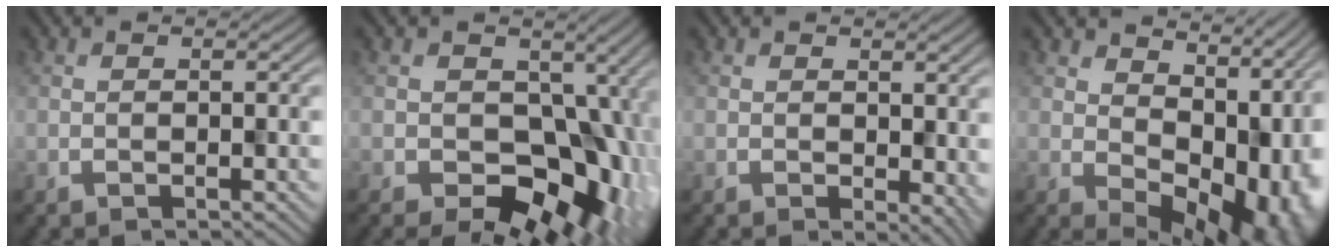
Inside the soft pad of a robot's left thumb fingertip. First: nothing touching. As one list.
[{"total": 13.4, "force": [-4.4, 9.3, 8.5], "torque": [-0.096, -0.018, -0.052]}, {"total": 2.8, "force": [-0.3, 1.6, 2.3], "torque": [-0.030, -0.009, 0.011]}, {"total": 13.5, "force": [2.5, 9.0, 9.8], "torque": [-0.105, -0.039, 0.078]}]